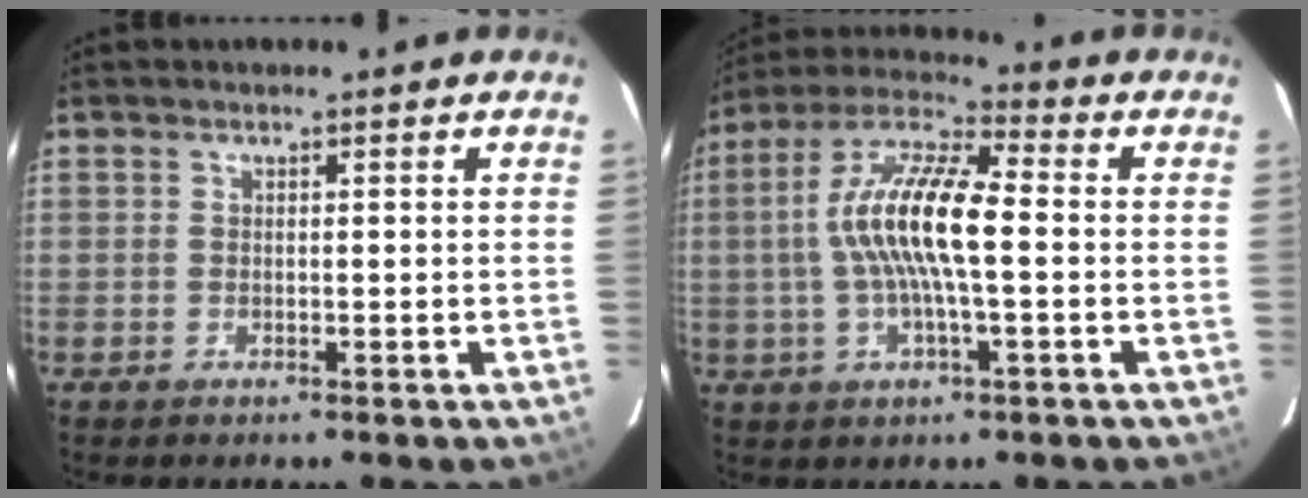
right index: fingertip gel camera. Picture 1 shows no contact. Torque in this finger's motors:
{"motor_torque": [1.96, -0.19, 1.06, 0.21]}